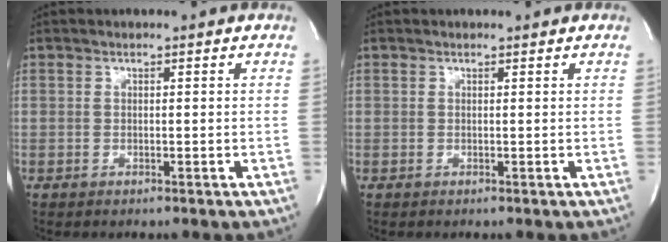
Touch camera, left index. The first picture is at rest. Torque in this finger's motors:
{"motor_torque": [0.11, -0.07, -0.01, -0.01]}